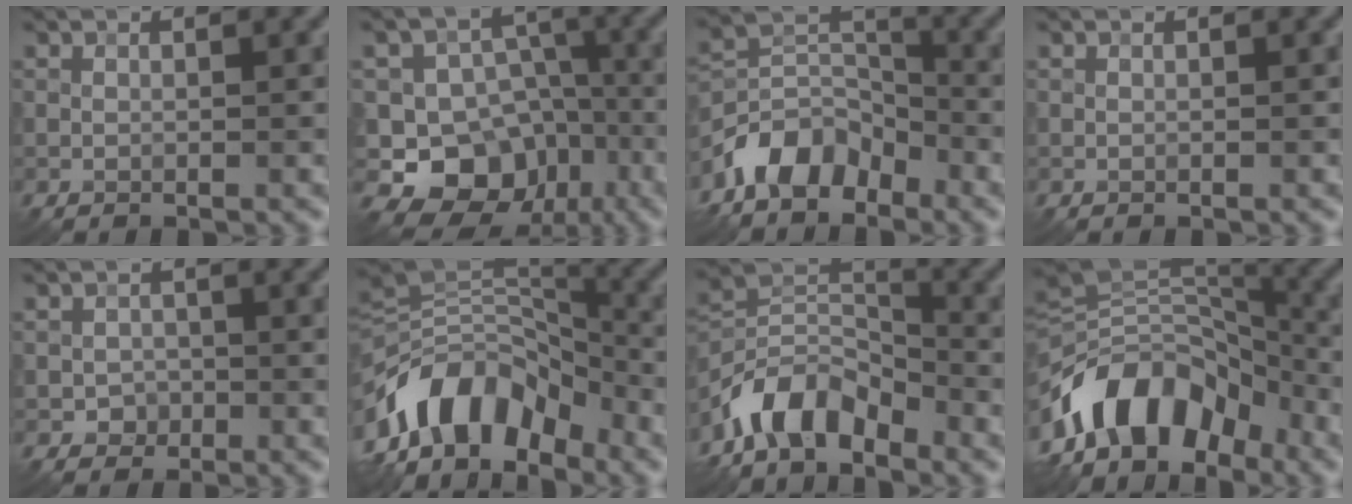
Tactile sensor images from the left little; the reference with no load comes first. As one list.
[{"total": 10.1, "force": [-3.7, 8.6, 3.7], "torque": [-0.044, 0.013, -0.095]}, {"total": 5.6, "force": [-4.0, 3.2, 2.1], "torque": [-0.032, 0.004, -0.088]}, {"total": 0.0}, {"total": 1.4, "force": [-0.5, 1.3, 0.2], "torque": [0.007, 0.001, -0.011]}, {"total": 9.5, "force": [-5.7, 5.4, 5.3], "torque": [-0.076, 0.010, -0.115]}, {"total": 6.2, "force": [-4.5, 3.1, 3.0], "torque": [-0.045, 0.006, -0.096]}, {"total": 10.9, "force": [-6.3, 6.5, 6.1], "torque": [-0.093, 0.021, -0.128]}]